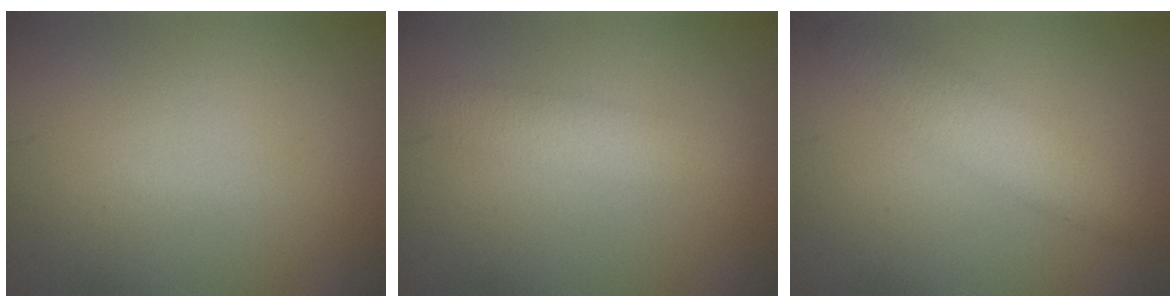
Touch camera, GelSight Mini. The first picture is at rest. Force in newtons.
{"total": 3.0, "press": 3.0, "slide": 0.1}
{"total": 3.9, "press": 3.9, "slide": 0.1}